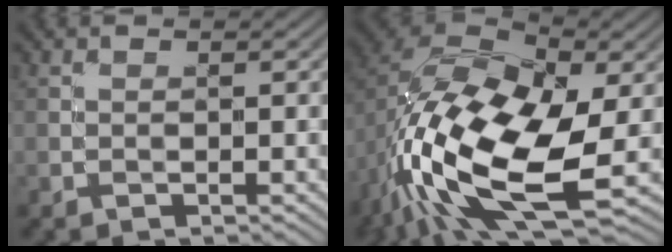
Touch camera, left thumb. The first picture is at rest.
{"total": 16.8, "force": [-4.5, 9.0, 13.5], "torque": [-0.278, -0.023, -0.084]}